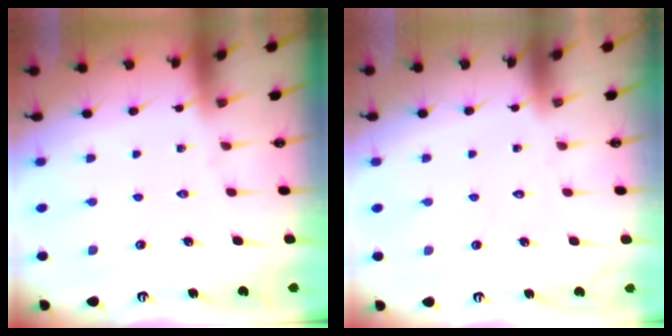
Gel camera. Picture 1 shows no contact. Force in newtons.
{"total": 1.7, "press": 1.7, "slide": 0.1}